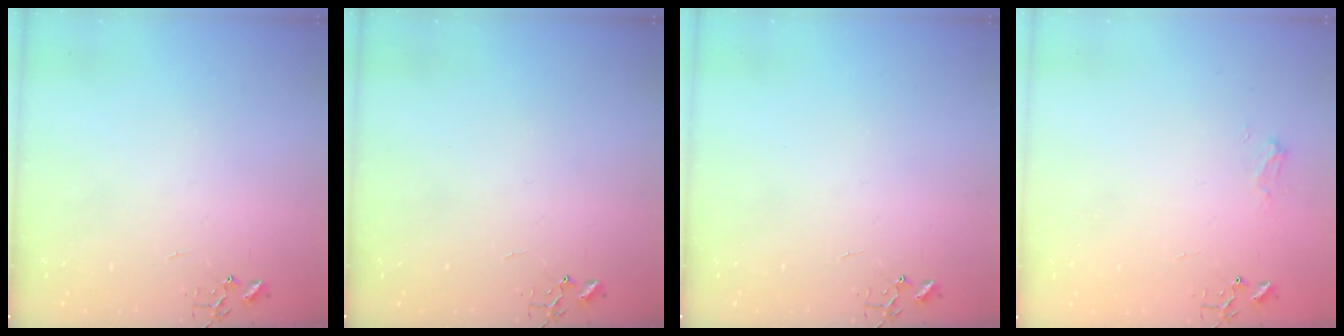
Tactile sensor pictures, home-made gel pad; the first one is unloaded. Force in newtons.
{"total": 0.0}
{"total": 0.0}
{"total": 6.0, "press": 6.0, "slide": 0.7}